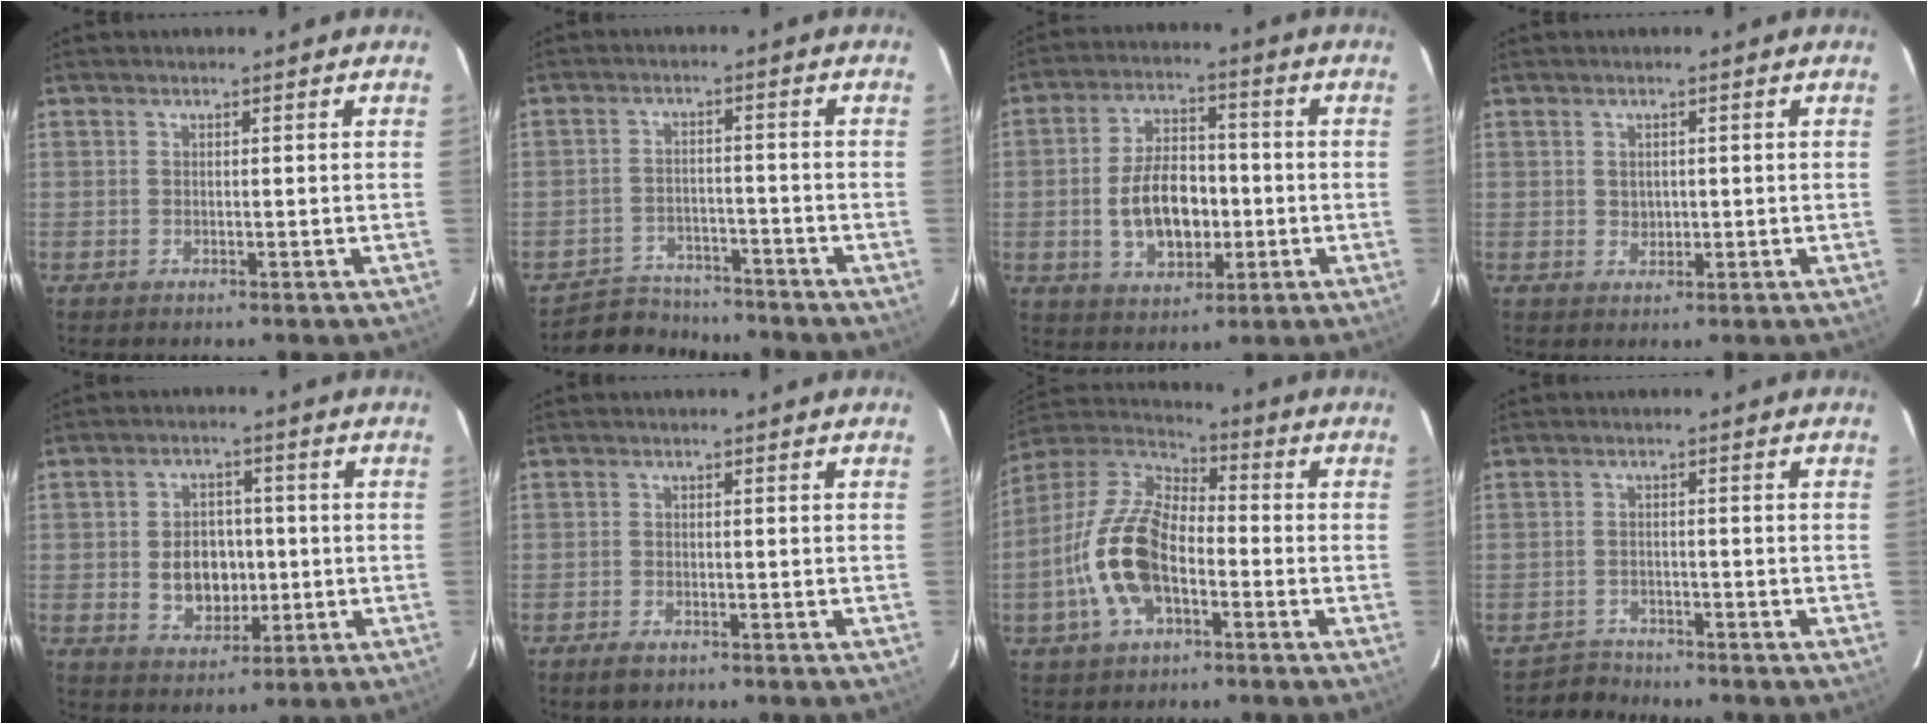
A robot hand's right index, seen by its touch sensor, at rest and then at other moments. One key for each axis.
{"total": 9.0, "fx": -8.1, "fy": 3.6, "fz": 1.1, "tx": -0.042, "ty": 0.015, "tz": -0.120}
{"total": 11.8, "fx": -2.0, "fy": 7.0, "fz": 9.3, "tx": -0.183, "ty": 0.015, "tz": -0.024}
{"total": 1.8, "fx": 0.2, "fy": 1.6, "fz": 0.7, "tx": -0.009, "ty": 0.004, "tz": 0.006}
{"total": 8.5, "fx": -0.8, "fy": 6.5, "fz": 5.4, "tx": -0.108, "ty": 0.010, "tz": 0.001}
{"total": 2.8, "fx": -2.0, "fy": 1.3, "fz": 1.5, "tx": -0.036, "ty": -0.007, "tz": -0.037}
{"total": 15.5, "fx": -4.7, "fy": 7.9, "fz": 12.5, "tx": -0.263, "ty": 0.004, "tz": -0.092}
{"total": 3.3, "fx": -2.9, "fy": 1.4, "fz": -0.7, "tx": 0.005, "ty": 0.011, "tz": -0.055}